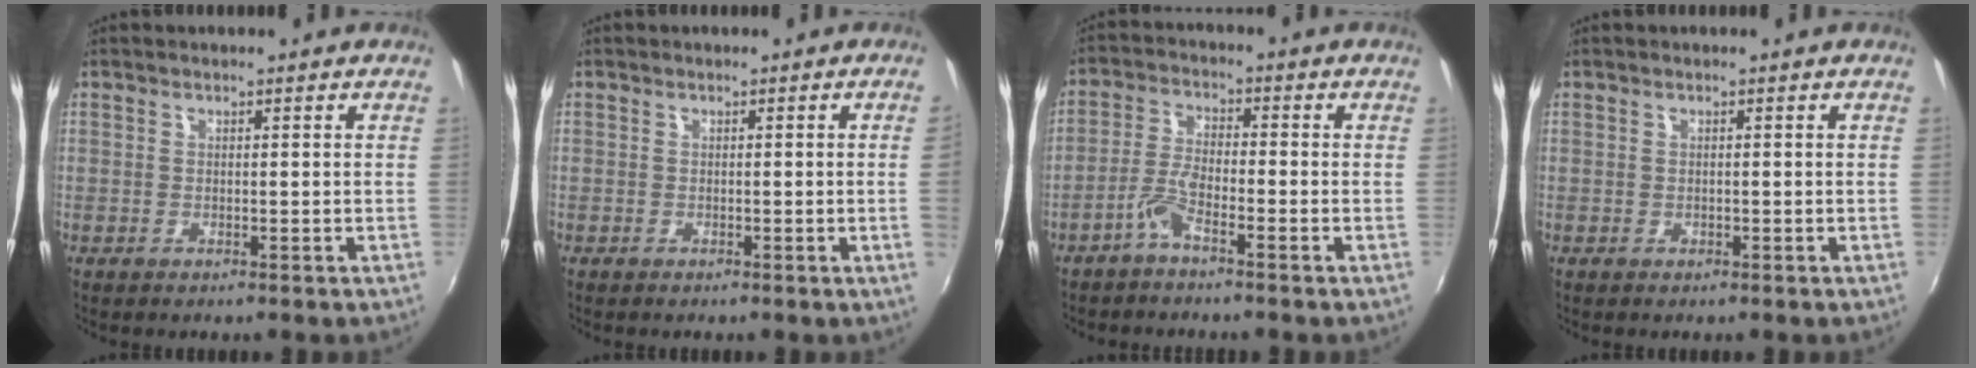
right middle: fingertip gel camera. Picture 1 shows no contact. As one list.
[{"total": 1.6, "force": [0.1, -1.0, 1.3], "torque": [-0.010, -0.013, 0.003]}, {"total": 4.0, "force": [-2.7, 0.8, 2.8], "torque": [-0.069, 0.009, -0.057]}, {"total": 0.5, "force": [-0.4, 0.4, 0.0], "torque": [-0.001, -0.003, -0.007]}]